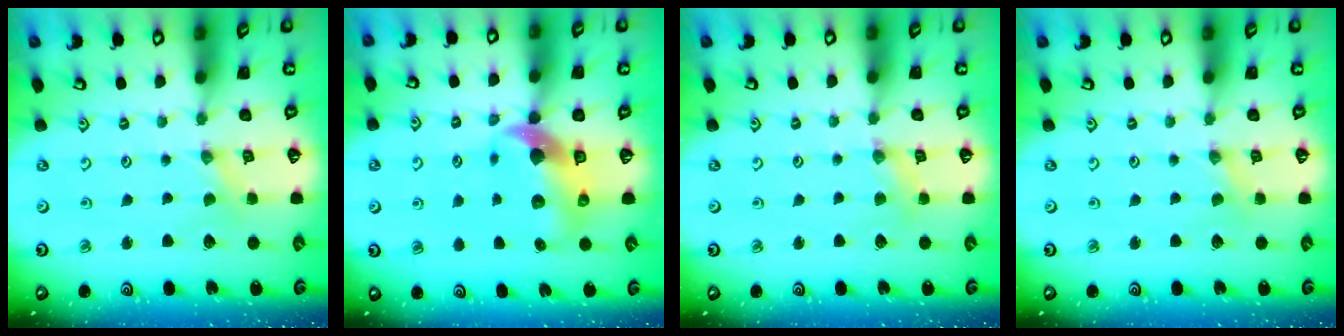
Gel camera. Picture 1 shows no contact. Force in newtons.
{"total": 10.6, "press": 10.5, "slide": 1.9}
{"total": 2.7, "press": 2.7, "slide": 0.3}
{"total": 0.0}